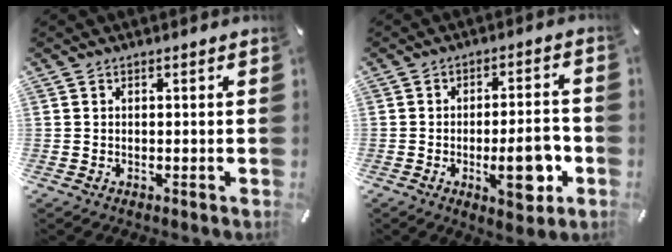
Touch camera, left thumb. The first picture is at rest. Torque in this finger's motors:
{"motor_torque": [0.21, 0.78, 0.50, -0.24, 0.09]}